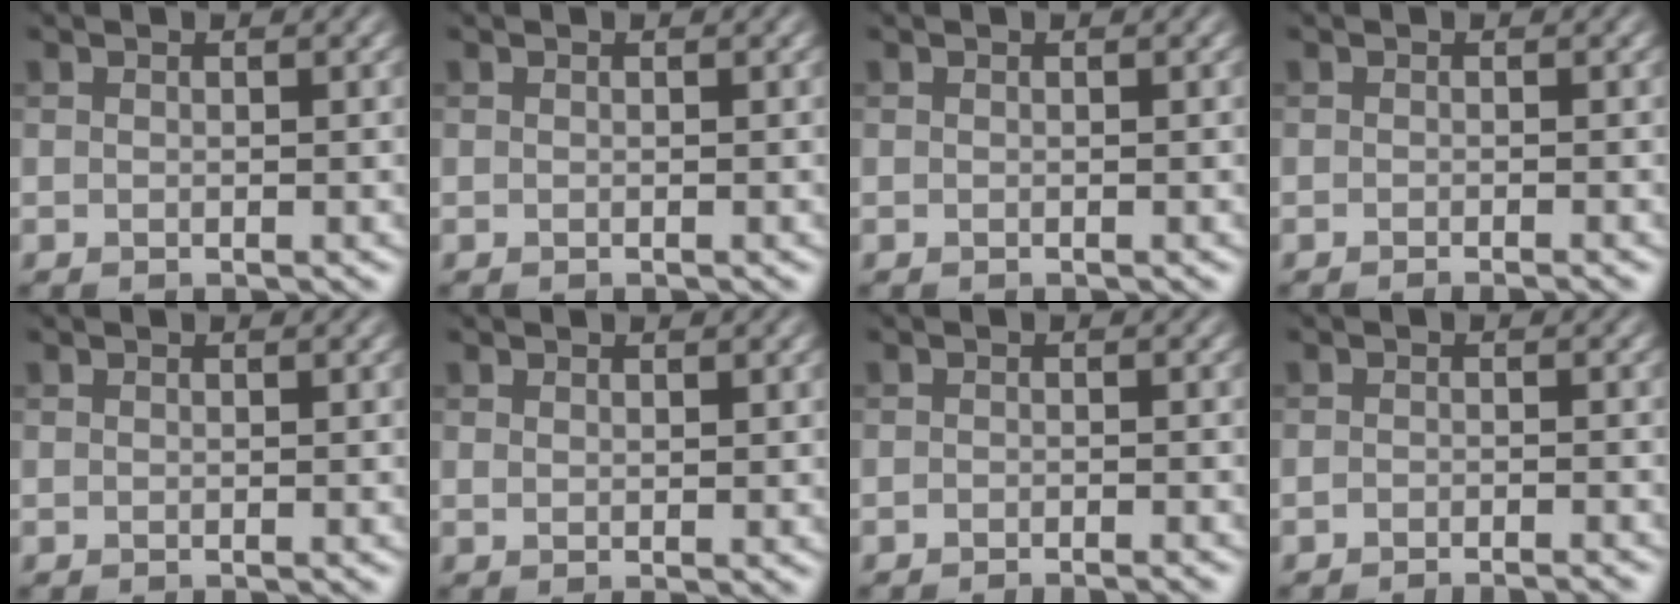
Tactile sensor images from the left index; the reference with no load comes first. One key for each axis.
{"total": 0.0}
{"total": 0.0}
{"total": 1.3, "fx": -0.8, "fy": 0.3, "fz": 1.0, "tx": -0.002, "ty": -0.004, "tz": -0.016}
{"total": 0.0}
{"total": 0.9, "fx": 0.6, "fy": 0.3, "fz": 0.6, "tx": -0.009, "ty": -0.001, "tz": 0.013}
{"total": 1.9, "fx": -1.7, "fy": 0.2, "fz": 0.8, "tx": -0.005, "ty": 0.000, "tz": -0.028}
{"total": 2.7, "fx": -2.5, "fy": 0.2, "fz": 1.0, "tx": -0.011, "ty": 0.005, "tz": -0.038}